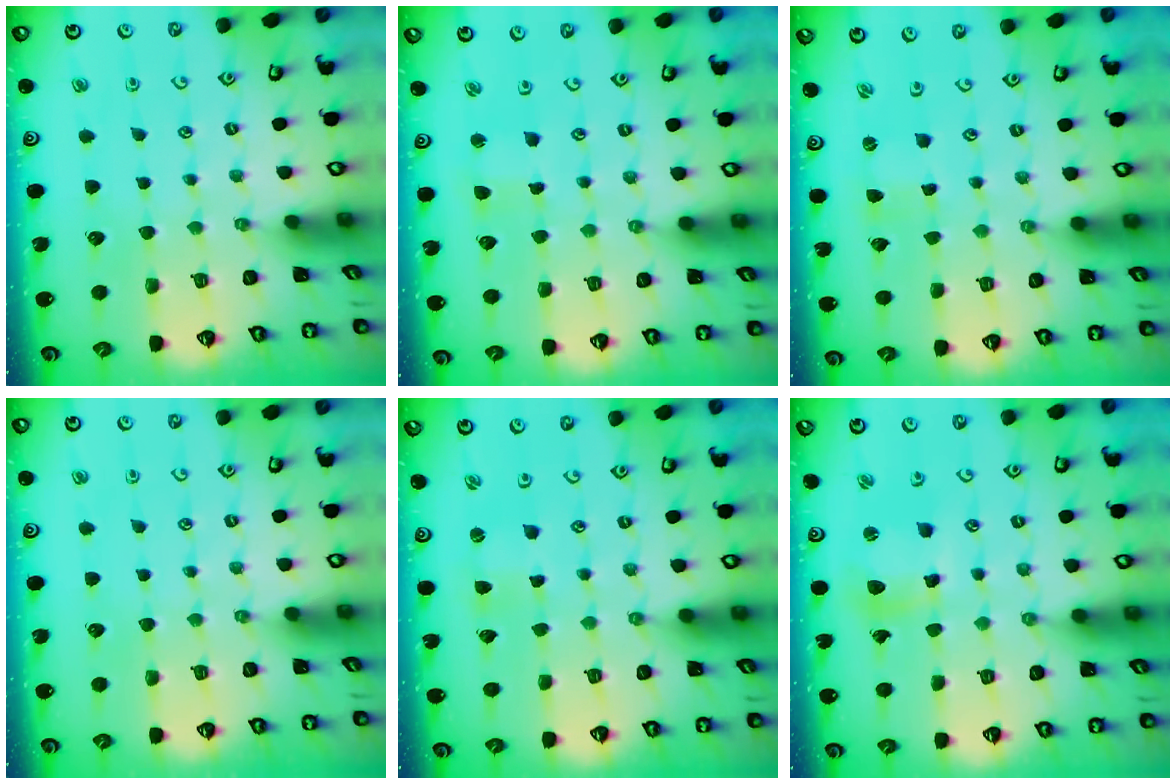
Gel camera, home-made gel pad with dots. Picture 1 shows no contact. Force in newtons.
{"total": 2.1, "press": 2.1, "slide": 0.5}
{"total": 0.5, "press": 0.5, "slide": 0.1}
{"total": 0.0}
{"total": 1.0, "press": 1.0, "slide": 0.1}
{"total": 8.9, "press": 8.8, "slide": 1.0}